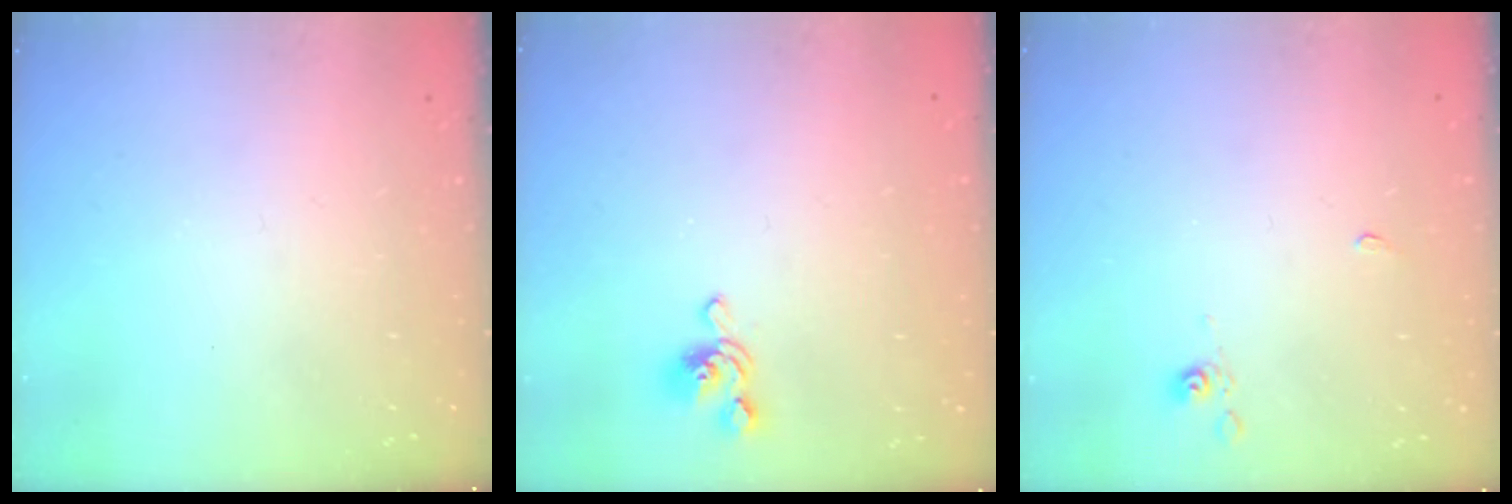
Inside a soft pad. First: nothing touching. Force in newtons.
{"total": 1.5, "press": 1.2, "slide": 1.0}
{"total": 2.9, "press": 2.9, "slide": 0.6}